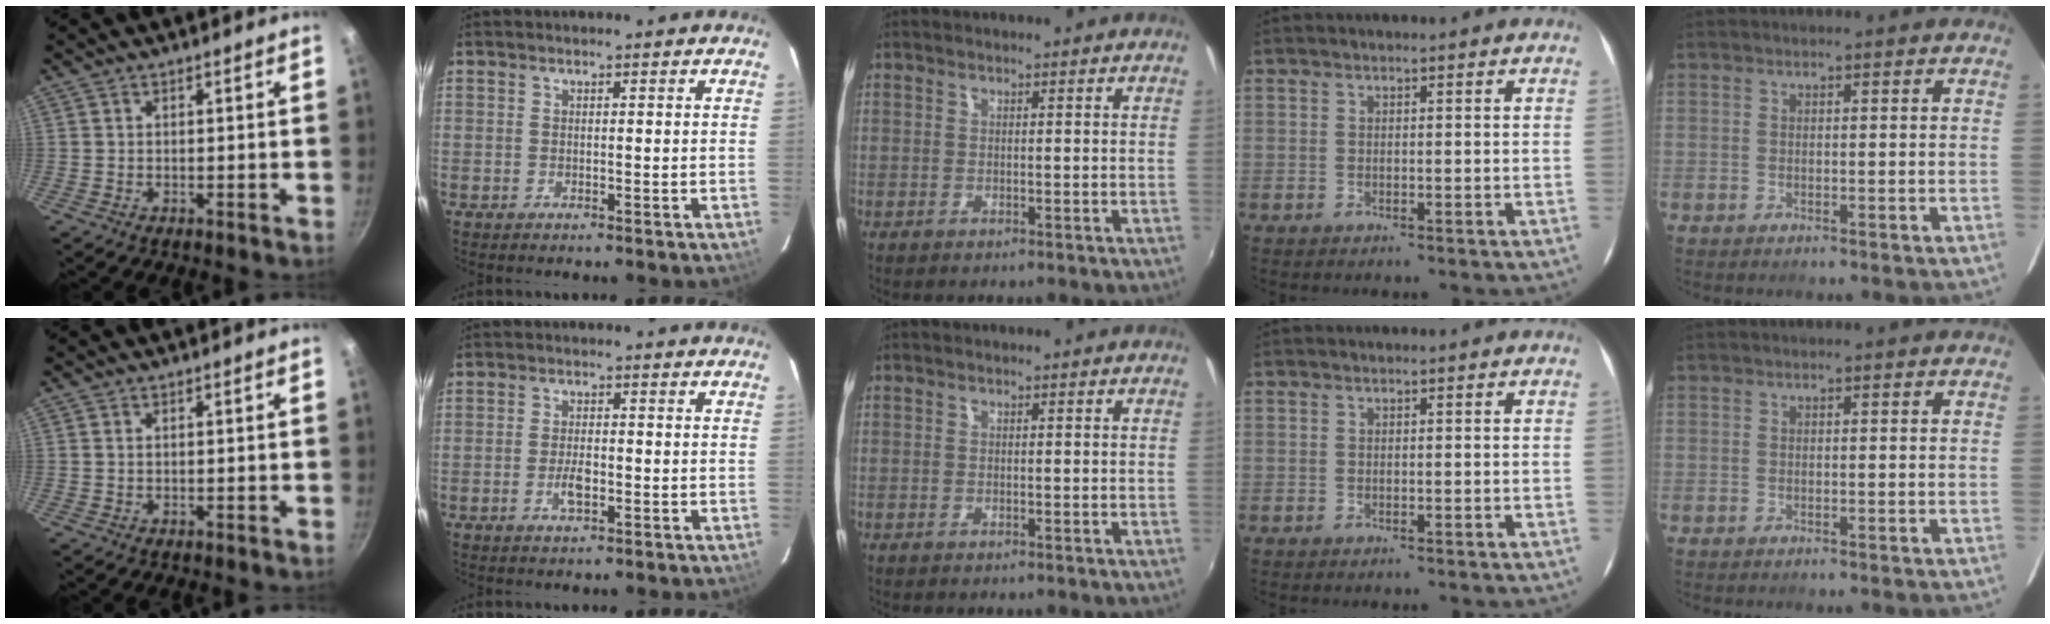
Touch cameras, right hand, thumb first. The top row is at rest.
{"thumb": {"total": 0.5, "force": [0.1, 0.3, 0.4], "torque": [-0.008, 0.001, 0.002]}, "index": {"total": 3.6, "force": [-1.3, 1.4, 3.0], "torque": [-0.061, -0.002, -0.022]}}